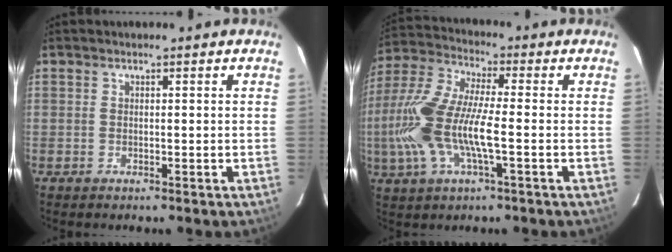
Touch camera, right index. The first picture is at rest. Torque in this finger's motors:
{"motor_torque": [1.65, -0.49, 1.06, 0.21]}